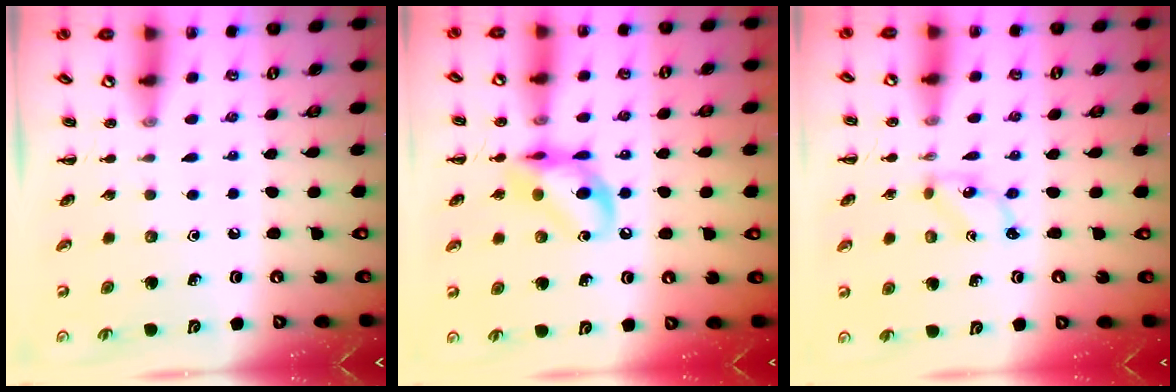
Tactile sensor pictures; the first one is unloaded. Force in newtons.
{"total": 13.0, "press": 12.8, "slide": 2.3}
{"total": 1.4, "press": 1.4, "slide": 0.3}